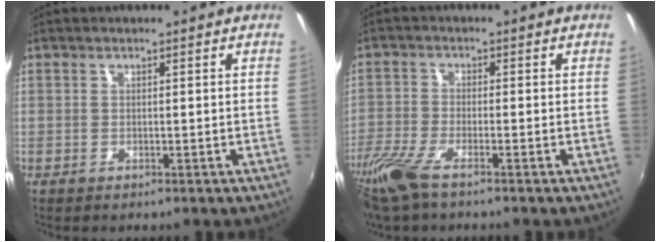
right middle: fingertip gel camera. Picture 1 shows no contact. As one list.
[{"total": 8.8, "force": [-6.3, 1.9, 5.8], "torque": [-0.146, -0.032, -0.128]}]